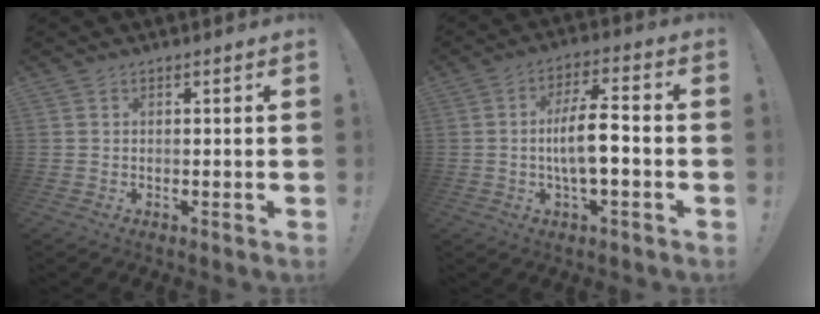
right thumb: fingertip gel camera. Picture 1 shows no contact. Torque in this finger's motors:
{"motor_torque": [0.10, 0.17, 0.31, -0.05, 0.09]}